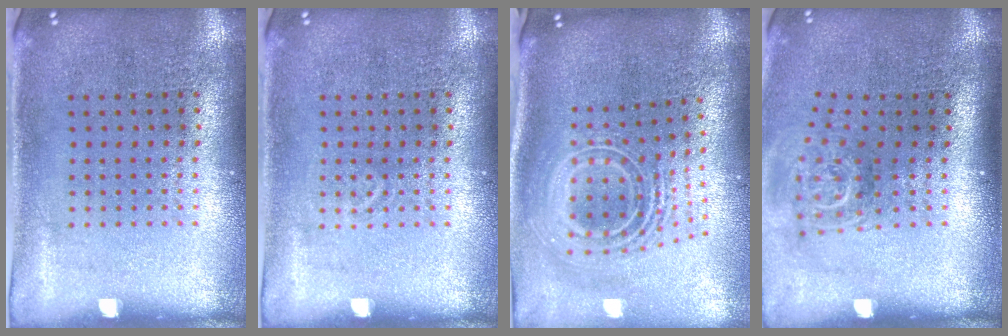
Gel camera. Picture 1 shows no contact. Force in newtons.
{"total": 0.6, "press": 0.5, "slide": 0.3}
{"total": 2.7, "press": 1.8, "slide": 2.0}
{"total": 1.9, "press": 1.3, "slide": 1.3}